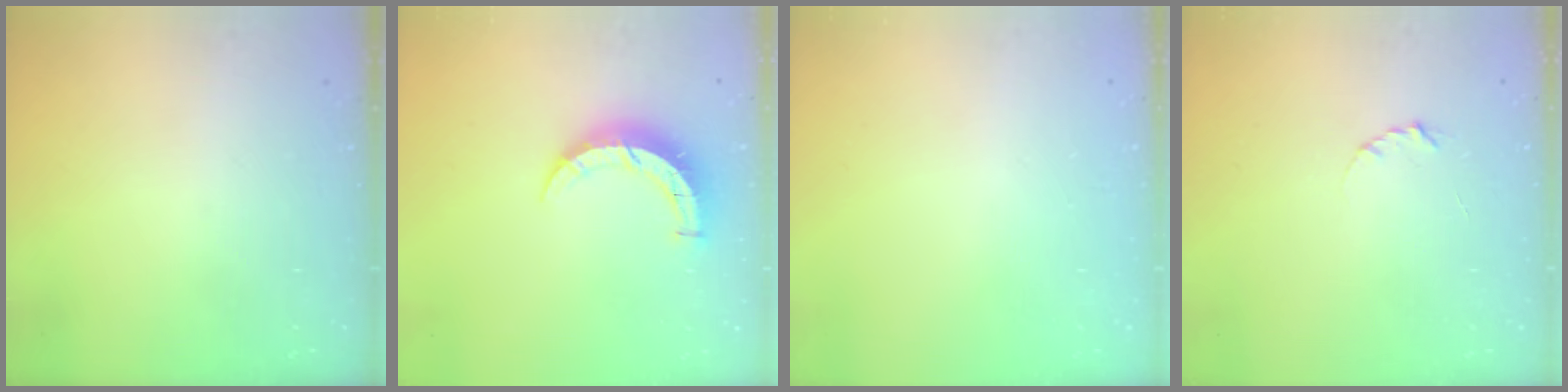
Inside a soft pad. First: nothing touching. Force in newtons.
{"total": 7.9, "press": 7.9, "slide": 0.2}
{"total": 2.7, "press": 2.7, "slide": 0.2}
{"total": 2.3, "press": 2.3, "slide": 0.4}